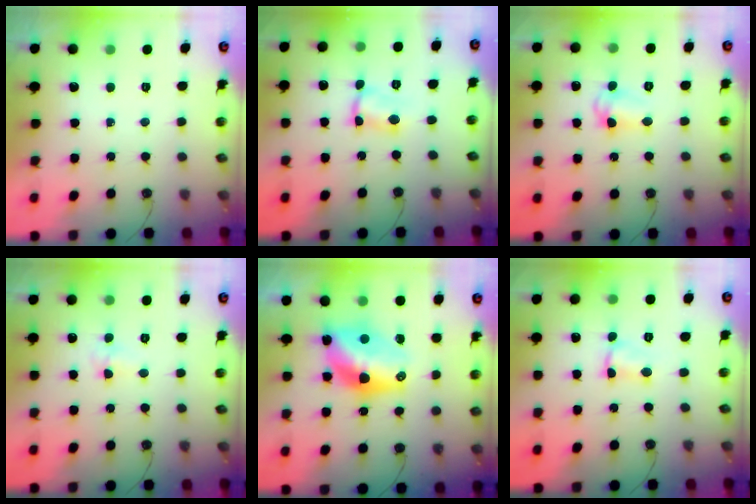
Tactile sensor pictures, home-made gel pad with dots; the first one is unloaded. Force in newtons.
{"total": 2.7, "press": 2.7, "slide": 0.1}
{"total": 6.4, "press": 5.5, "slide": 3.3}
{"total": 4.3, "press": 2.9, "slide": 3.2}
{"total": 13.5, "press": 13.5, "slide": 1.4}
{"total": 2.6, "press": 2.6, "slide": 0.4}